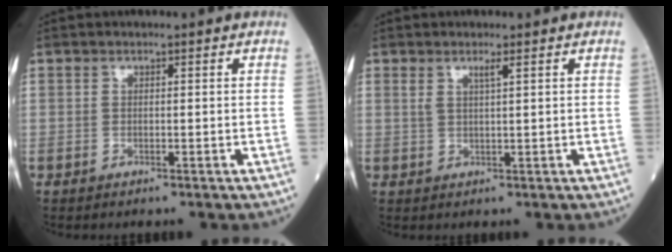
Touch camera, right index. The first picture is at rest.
{"total": 1.6, "force": [1.0, -0.2, 1.3], "torque": [-0.029, -0.001, 0.020]}